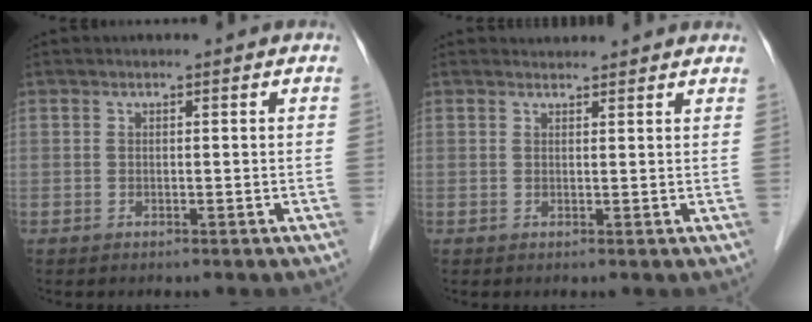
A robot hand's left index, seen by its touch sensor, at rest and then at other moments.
{"total": 2.4, "force": [2.4, 0.4, -0.1], "torque": [-0.010, 0.012, 0.029]}